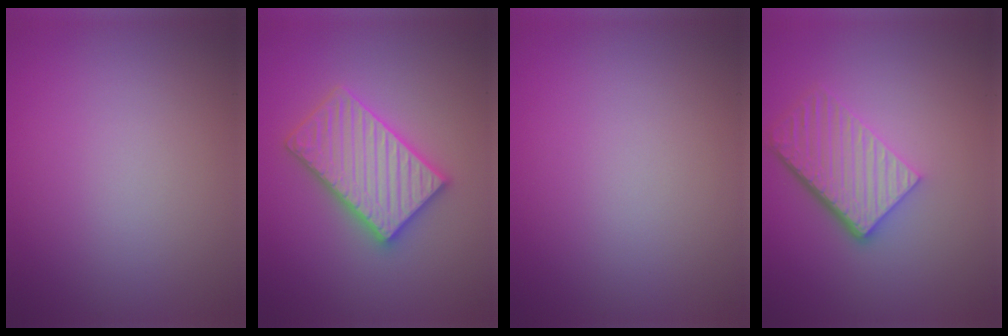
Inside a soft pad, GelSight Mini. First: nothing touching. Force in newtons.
{"total": 5.6, "press": 5.5, "slide": 0.8}
{"total": 0.0}
{"total": 5.6, "press": 4.0, "slide": 4.0}